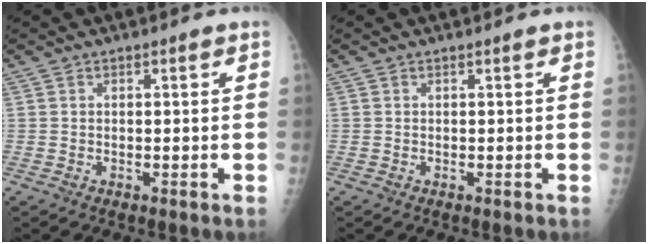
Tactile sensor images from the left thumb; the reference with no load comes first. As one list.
[{"total": 0.0}]